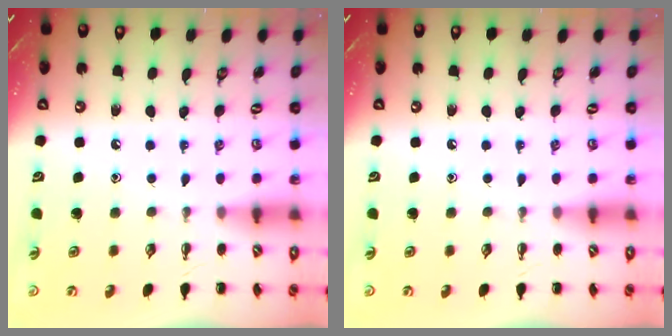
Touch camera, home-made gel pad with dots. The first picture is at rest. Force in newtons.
{"total": 0.0}